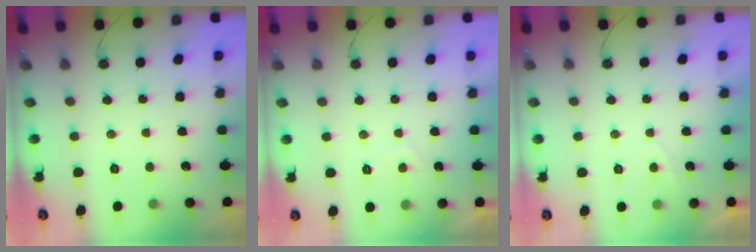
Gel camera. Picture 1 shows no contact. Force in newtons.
{"total": 1.1, "press": 1.0, "slide": 0.5}
{"total": 0.6, "press": 0.4, "slide": 0.4}